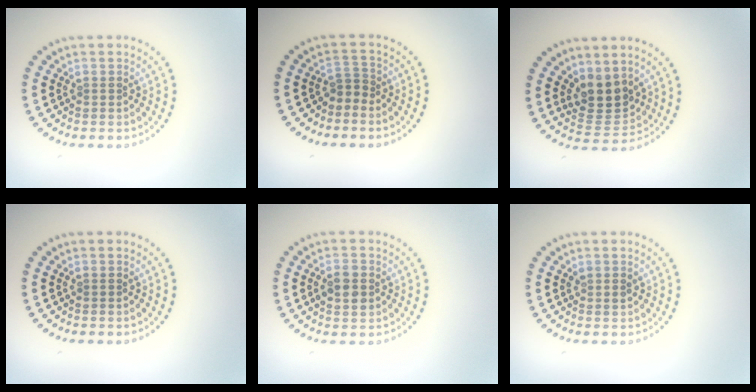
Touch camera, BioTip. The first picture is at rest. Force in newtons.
{"total": 1.5, "press": 1.0, "slide": 1.2}
{"total": 3.8, "press": 3.3, "slide": 1.8}
{"total": 0.0}
{"total": 2.7, "press": 2.7, "slide": 0.0}
{"total": 0.8, "press": 0.7, "slide": 0.3}